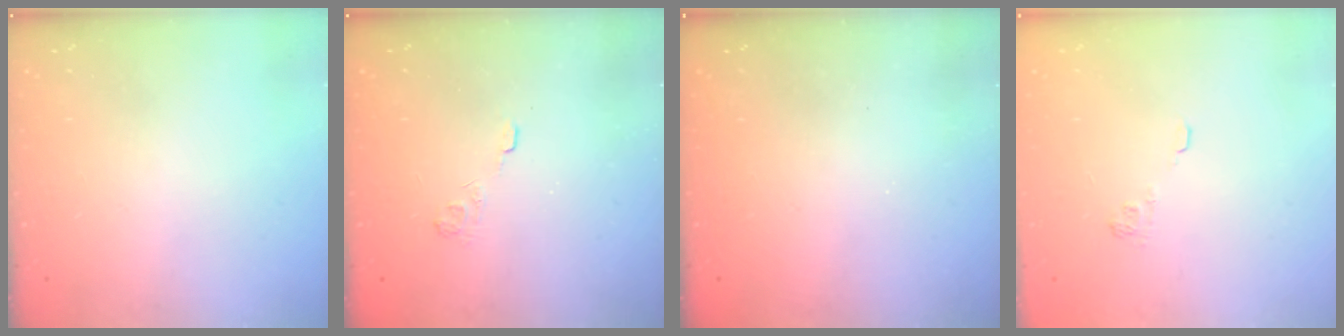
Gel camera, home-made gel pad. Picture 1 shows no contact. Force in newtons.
{"total": 2.4, "press": 1.9, "slide": 1.4}
{"total": 2.2, "press": 2.1, "slide": 0.8}
{"total": 2.2, "press": 1.8, "slide": 1.3}